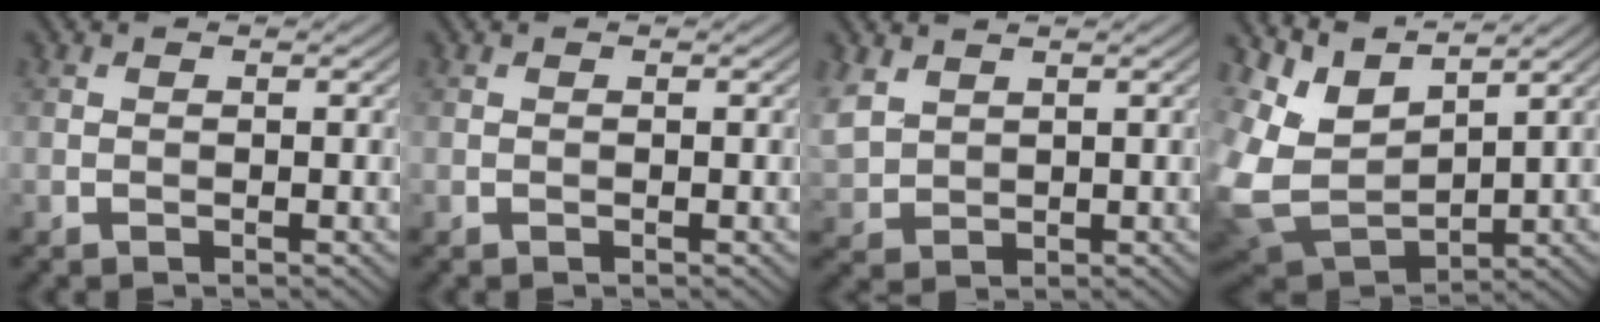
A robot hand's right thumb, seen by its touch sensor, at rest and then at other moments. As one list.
[{"total": 0.0}, {"total": 4.2, "force": [2.4, 2.7, 2.1], "torque": [-0.071, 0.003, 0.056]}, {"total": 9.4, "force": [4.9, 4.6, 6.5], "torque": [-0.177, -0.001, 0.103]}]